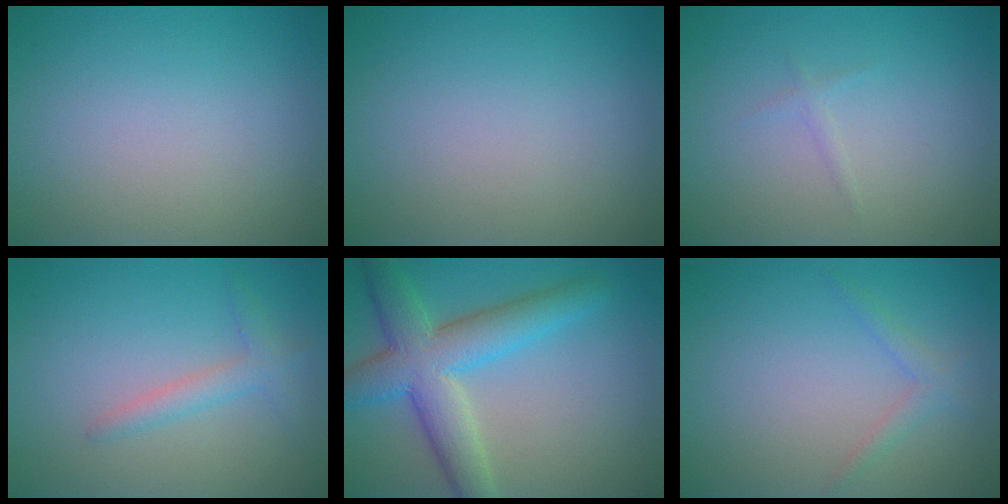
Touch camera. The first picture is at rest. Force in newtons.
{"total": 0.0}
{"total": 0.6, "press": 0.6, "slide": 0.1}
{"total": 2.0, "press": 2.0, "slide": 0.1}
{"total": 7.1, "press": 7.1, "slide": 0.2}
{"total": 1.3, "press": 1.3, "slide": 0.1}